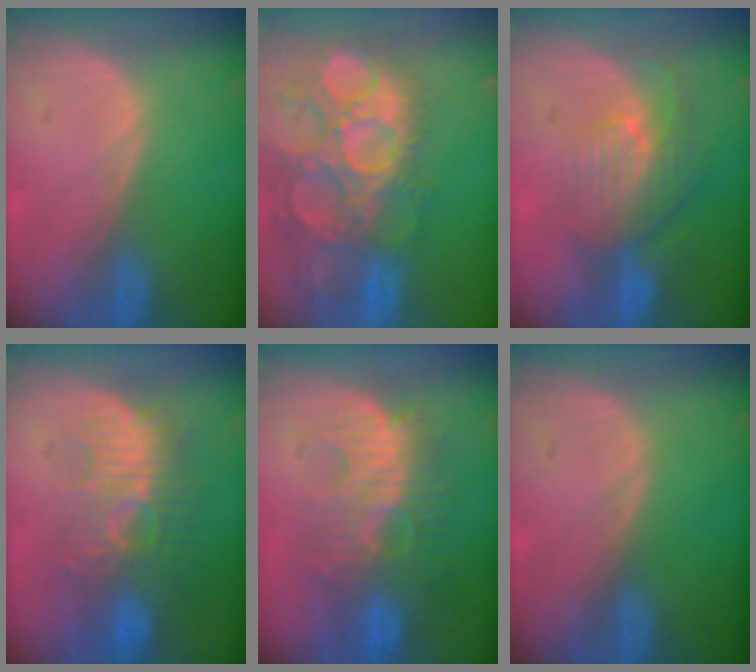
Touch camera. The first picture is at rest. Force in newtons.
{"total": 15.1, "press": 12.6, "slide": 8.4}
{"total": 7.9, "press": 7.1, "slide": 3.6}
{"total": 10.0, "press": 9.2, "slide": 3.8}
{"total": 10.0, "press": 9.6, "slide": 2.7}
{"total": 0.0}